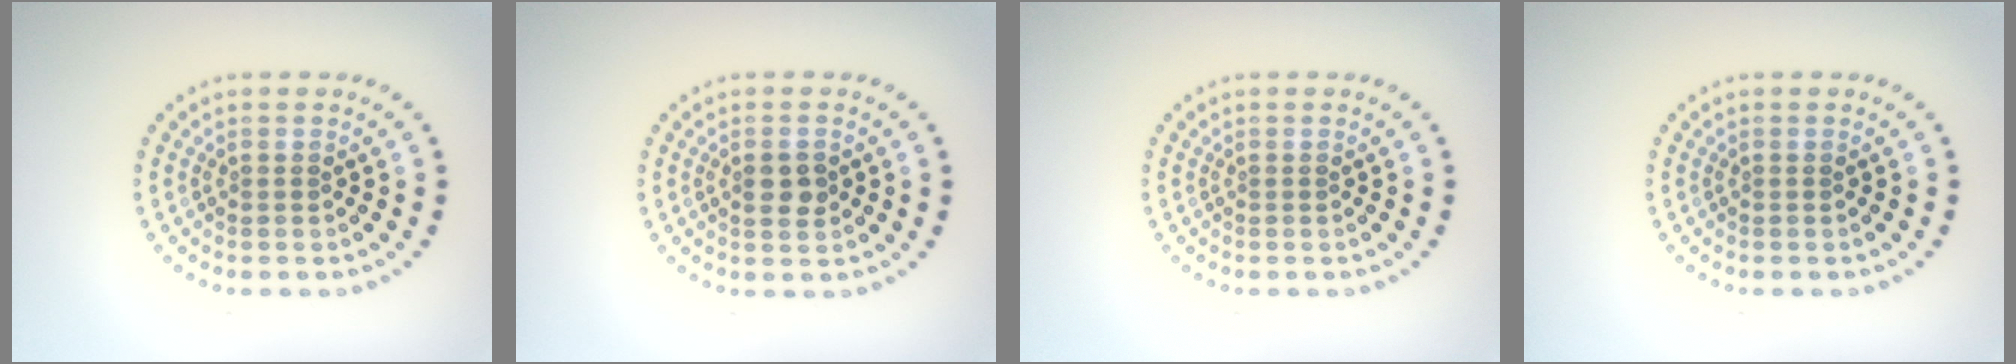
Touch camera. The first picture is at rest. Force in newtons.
{"total": 2.0, "press": 2.0, "slide": 0.2}
{"total": 0.0}
{"total": 0.0}